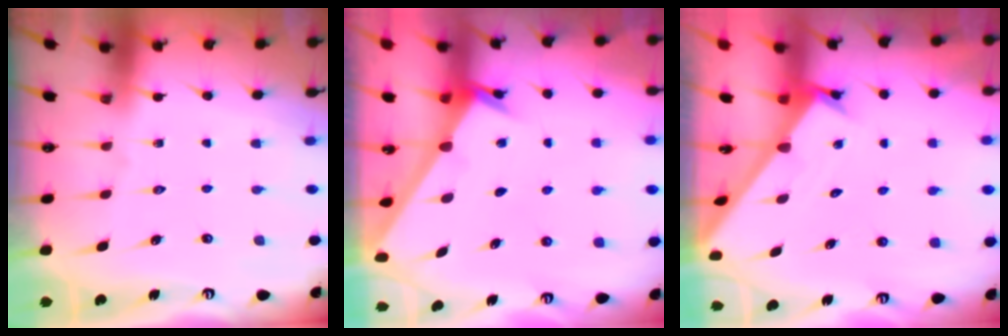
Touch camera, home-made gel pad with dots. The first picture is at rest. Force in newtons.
{"total": 2.4, "press": 2.4, "slide": 0.2}
{"total": 1.7, "press": 1.7, "slide": 0.1}